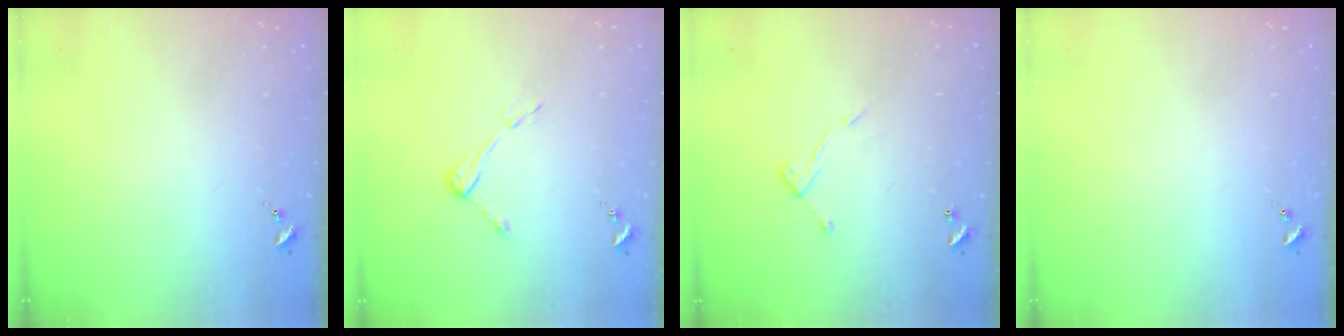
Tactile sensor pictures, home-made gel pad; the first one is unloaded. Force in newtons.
{"total": 6.0, "press": 5.9, "slide": 0.6}
{"total": 7.0, "press": 7.0, "slide": 0.4}
{"total": 0.0}